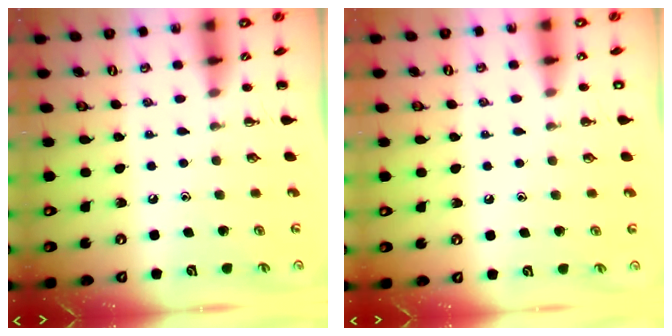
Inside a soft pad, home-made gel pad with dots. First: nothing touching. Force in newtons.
{"total": 1.9, "press": 1.9, "slide": 0.2}